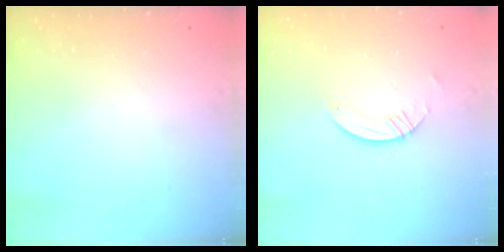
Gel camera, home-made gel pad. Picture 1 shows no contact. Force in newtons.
{"total": 3.2, "press": 3.2, "slide": 0.3}